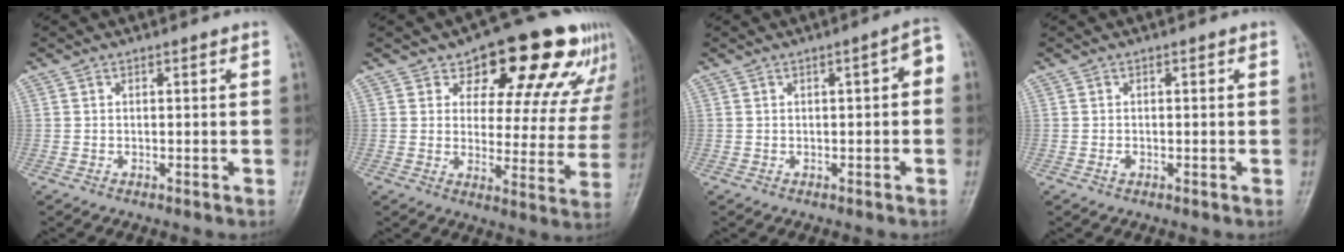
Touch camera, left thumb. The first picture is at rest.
{"total": 19.4, "force": [12.2, 9.7, 11.6], "torque": [-0.096, -0.044, 0.150]}
{"total": 3.7, "force": [0.1, 1.4, 3.5], "torque": [-0.041, 0.019, -0.006]}
{"total": 1.0, "force": [-0.3, 0.7, 0.6], "torque": [-0.008, 0.000, -0.008]}